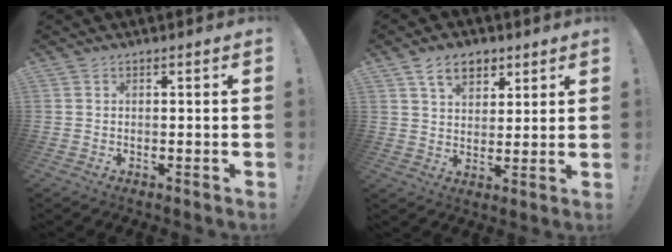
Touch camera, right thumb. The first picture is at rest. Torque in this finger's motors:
{"motor_torque": [0.01, 0.02, 0.44, 0.36, 0.00]}